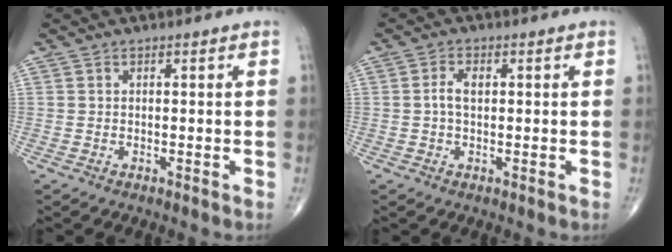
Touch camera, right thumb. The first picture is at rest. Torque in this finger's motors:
{"motor_torque": [0.00, 0.00, 0.29, -0.09, 0.06]}